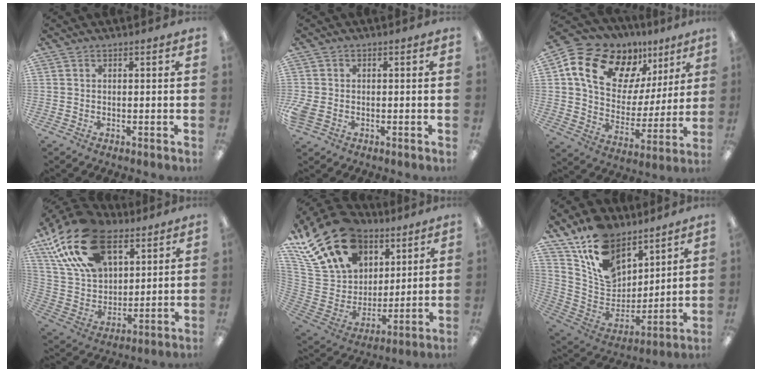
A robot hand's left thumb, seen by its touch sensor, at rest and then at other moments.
{"total": 3.7, "force": [-1.0, 2.7, 2.2], "torque": [-0.056, 0.000, -0.022]}
{"total": 18.6, "force": [10.8, 12.0, 9.2], "torque": [-0.169, -0.044, 0.198]}
{"total": 23.2, "force": [13.2, 13.4, 13.7], "torque": [-0.264, -0.048, 0.241]}
{"total": 22.5, "force": [13.7, 14.9, 10.0], "torque": [-0.210, -0.059, 0.263]}
{"total": 16.0, "force": [10.6, 9.8, 6.9], "torque": [-0.137, -0.059, 0.205]}